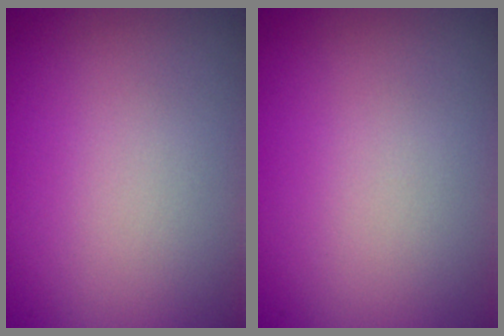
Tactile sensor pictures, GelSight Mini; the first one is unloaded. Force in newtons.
{"total": 0.0}